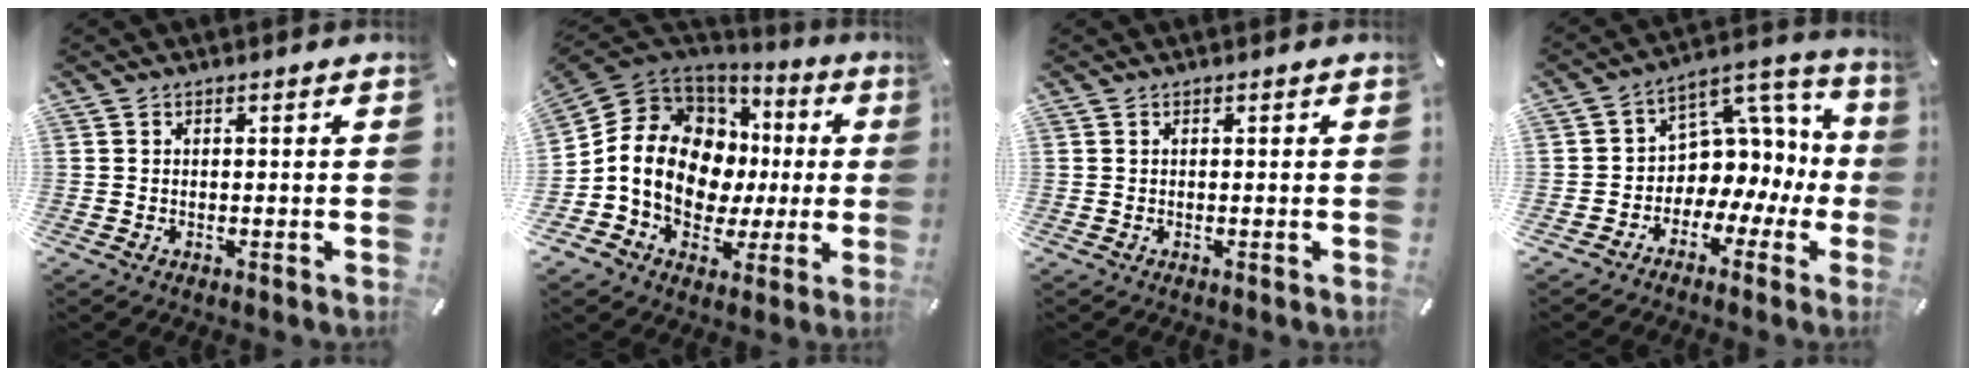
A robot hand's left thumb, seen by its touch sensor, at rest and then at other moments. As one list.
[{"total": 15.9, "force": [0.1, 13.1, 9.0], "torque": [-0.188, -0.011, 0.006]}, {"total": 0.0}, {"total": 9.9, "force": [0.8, 8.9, 4.3], "torque": [-0.043, -0.028, 0.017]}]